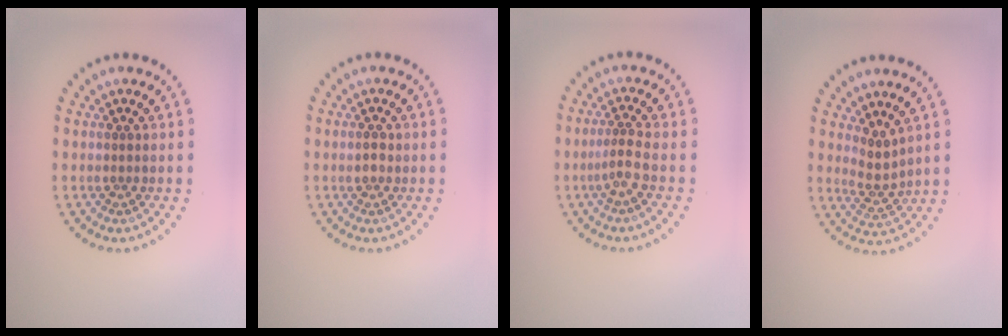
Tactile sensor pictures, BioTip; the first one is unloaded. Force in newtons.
{"total": 1.0, "press": 1.0, "slide": 0.2}
{"total": 2.0, "press": 1.3, "slide": 1.5}
{"total": 2.2, "press": 1.7, "slide": 1.4}